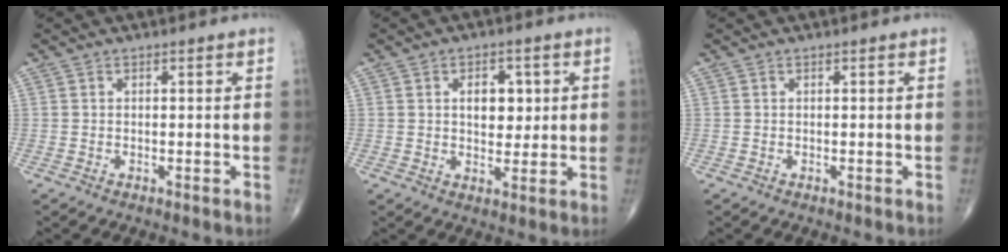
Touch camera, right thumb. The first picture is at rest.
{"total": 6.2, "force": [1.3, 4.0, 4.6], "torque": [-0.034, -0.006, 0.019]}
{"total": 0.0}